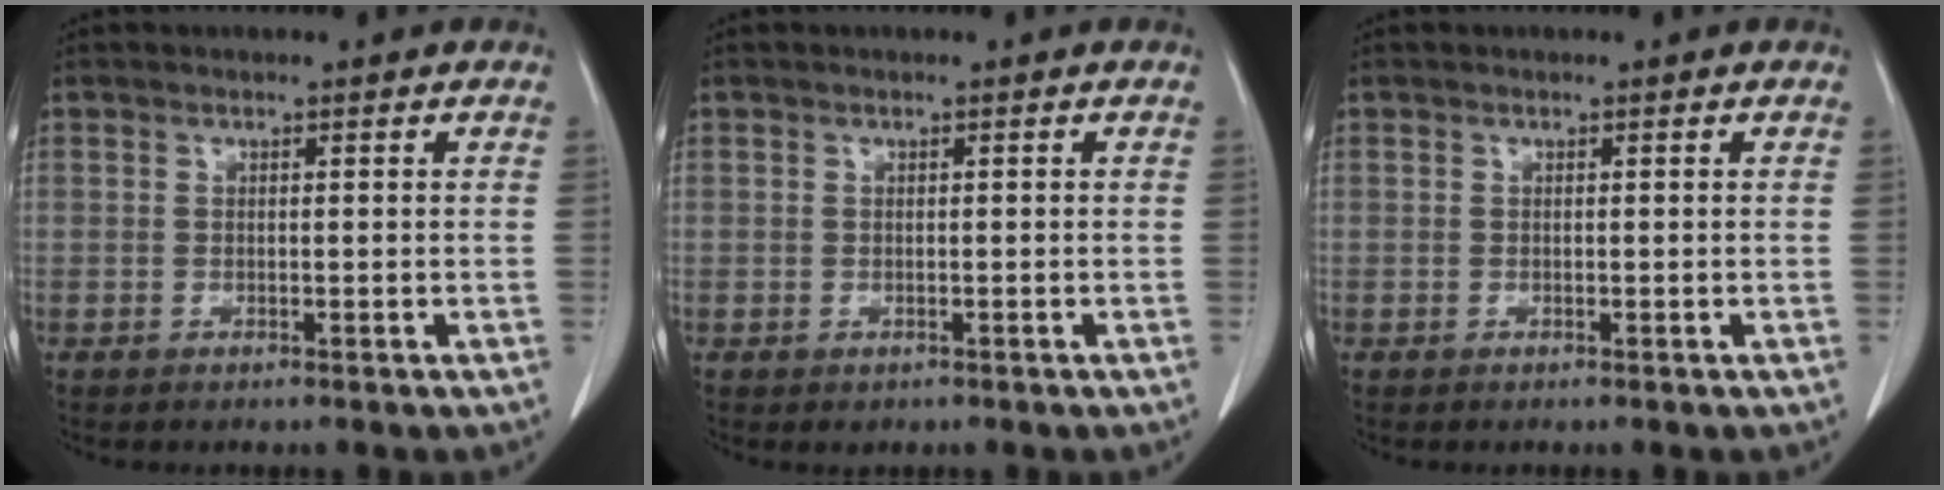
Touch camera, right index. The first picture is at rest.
{"total": 0.9, "force": [-0.3, 0.8, 0.1], "torque": [-0.003, 0.004, 0.000]}
{"total": 0.0}